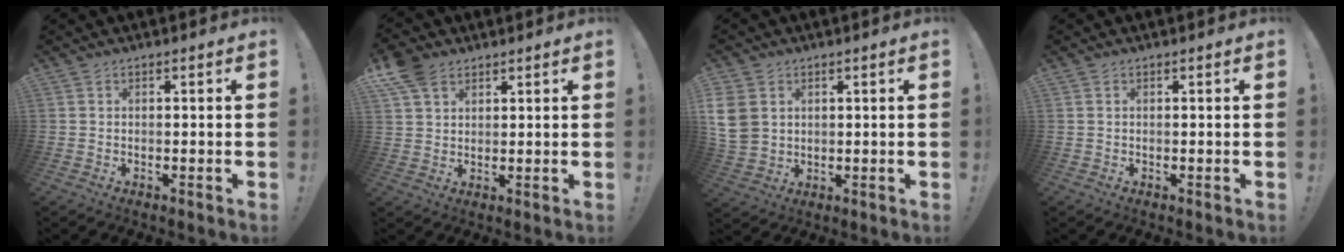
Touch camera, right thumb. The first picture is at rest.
{"total": 7.1, "force": [4.4, 4.6, 3.2], "torque": [-0.061, -0.012, 0.088]}
{"total": 8.1, "force": [2.2, 6.4, 4.4], "torque": [-0.106, -0.004, 0.048]}
{"total": 0.0}